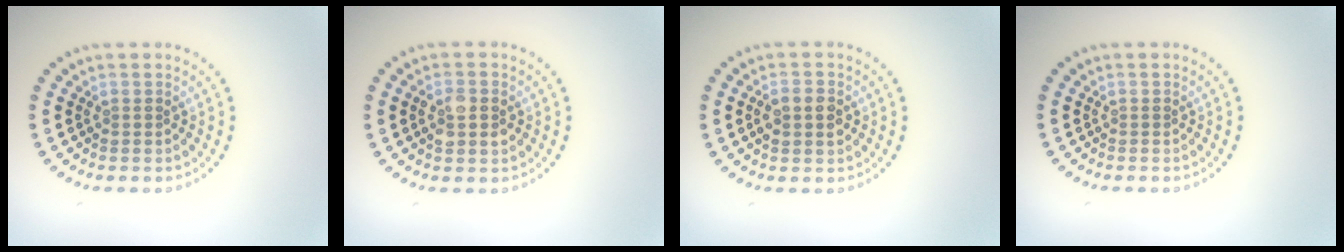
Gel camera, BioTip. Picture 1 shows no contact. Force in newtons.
{"total": 2.2, "press": 2.2, "slide": 0.2}
{"total": 2.2, "press": 2.2, "slide": 0.1}
{"total": 0.0}